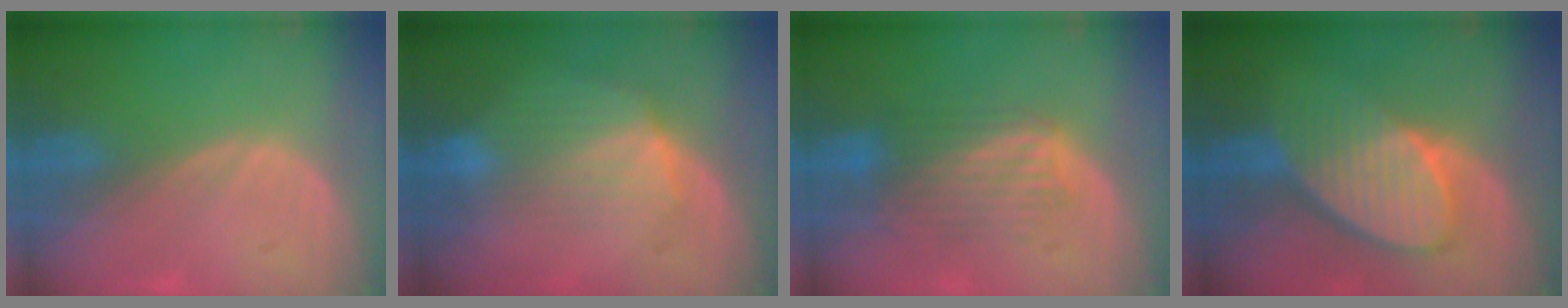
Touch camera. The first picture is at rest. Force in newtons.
{"total": 7.2, "press": 6.7, "slide": 2.6}
{"total": 6.4, "press": 6.4, "slide": 0.6}
{"total": 8.9, "press": 8.0, "slide": 3.8}